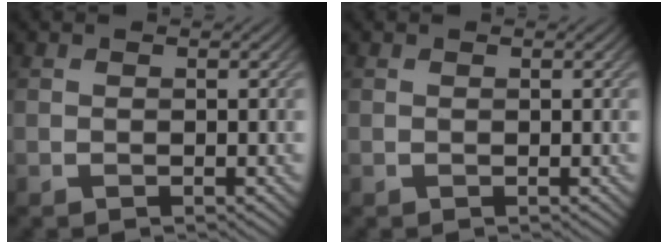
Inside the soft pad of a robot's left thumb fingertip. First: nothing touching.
{"total": 0.0}